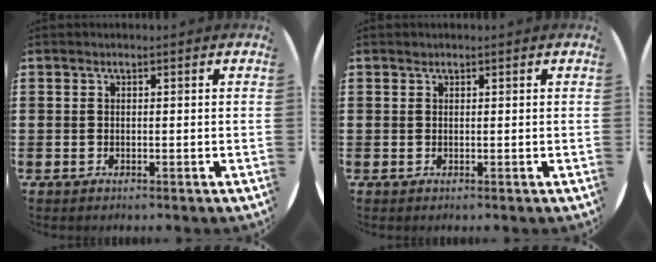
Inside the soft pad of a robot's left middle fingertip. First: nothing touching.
{"total": 0.0}